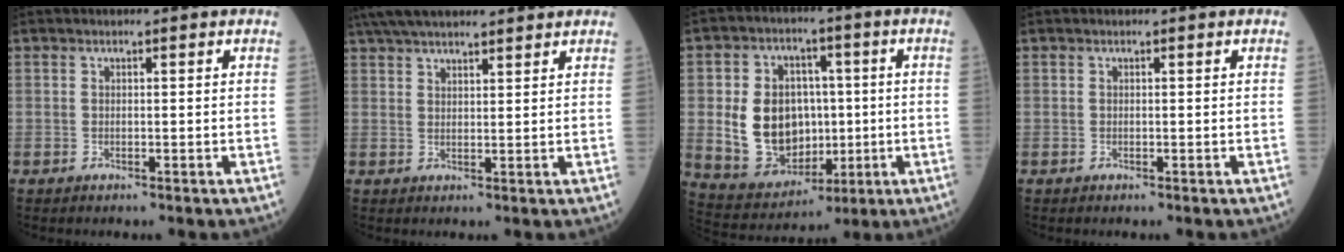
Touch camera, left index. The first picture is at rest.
{"total": 14.9, "force": [13.1, 2.9, 6.5], "torque": [-0.111, 0.052, 0.207]}
{"total": 13.0, "force": [-0.1, 10.0, 8.2], "torque": [-0.177, 0.022, 0.021]}
{"total": 0.0}